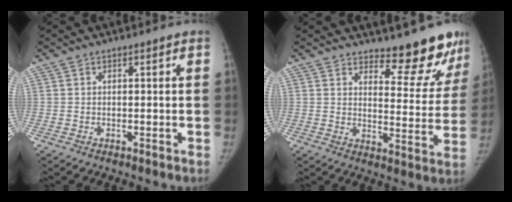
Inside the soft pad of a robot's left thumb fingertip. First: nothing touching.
{"total": 12.4, "force": [10.9, 3.7, 4.6], "torque": [-0.017, -0.103, 0.138]}